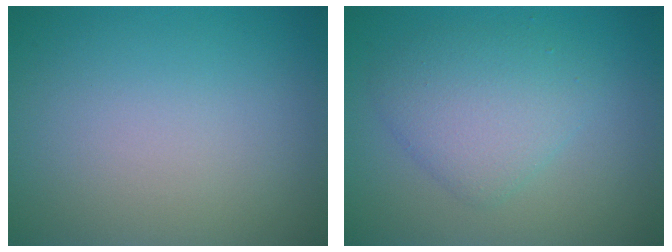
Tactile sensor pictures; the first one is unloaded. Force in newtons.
{"total": 3.8, "press": 3.8, "slide": 0.3}